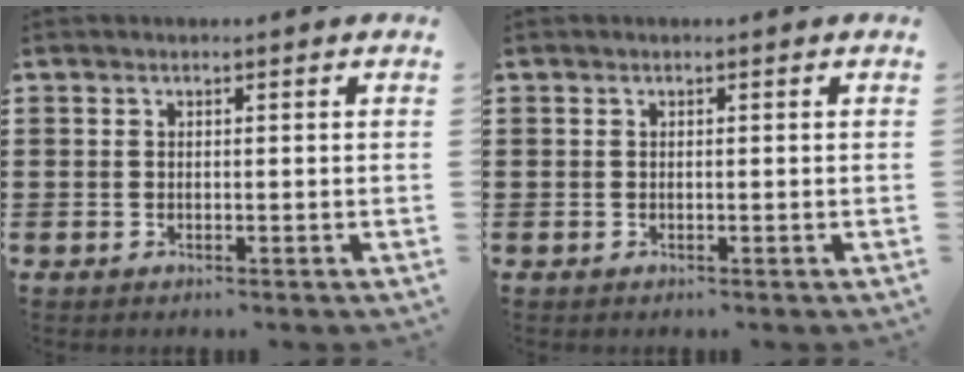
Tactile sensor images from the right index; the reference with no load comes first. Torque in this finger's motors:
{"motor_torque": [0.00, 0.00, 0.00, 0.00]}